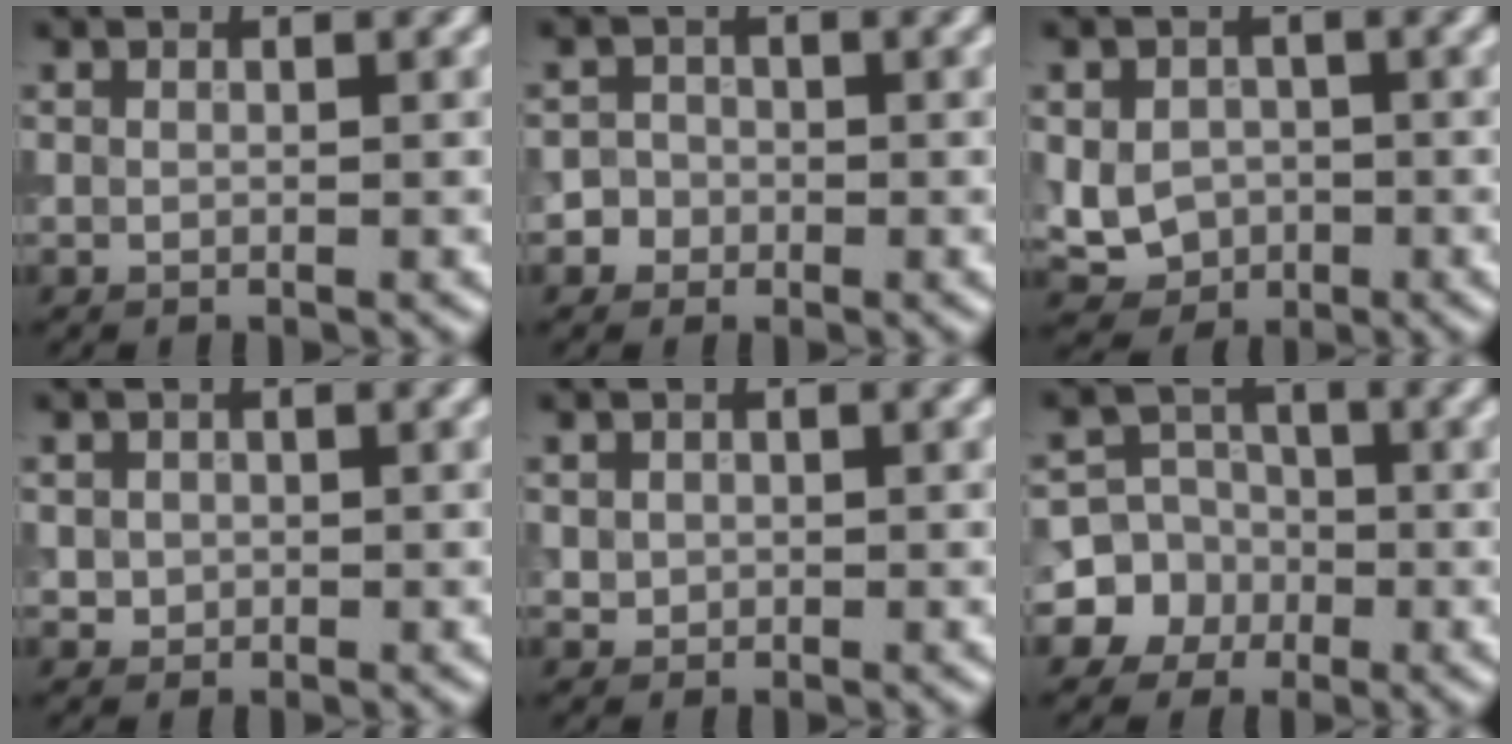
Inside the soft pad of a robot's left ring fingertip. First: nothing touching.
{"total": 2.2, "force": [-0.8, 2.0, 0.2], "torque": [0.025, 0.007, -0.021]}
{"total": 4.5, "force": [-0.7, 3.9, 2.2], "torque": [-0.032, -0.005, -0.020]}
{"total": 1.2, "force": [0.0, 1.1, 0.3], "torque": [0.003, -0.004, 0.000]}
{"total": 1.0, "force": [0.1, 0.9, 0.2], "torque": [0.002, -0.004, 0.001]}
{"total": 6.4, "force": [-1.9, 6.1, 0.8], "torque": [0.000, 0.004, -0.056]}